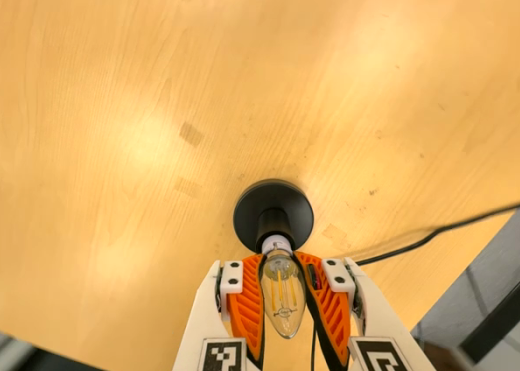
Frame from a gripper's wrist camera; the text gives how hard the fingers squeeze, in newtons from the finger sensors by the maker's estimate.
{"total": 28.3, "left": 34.5, "right": 22.2}